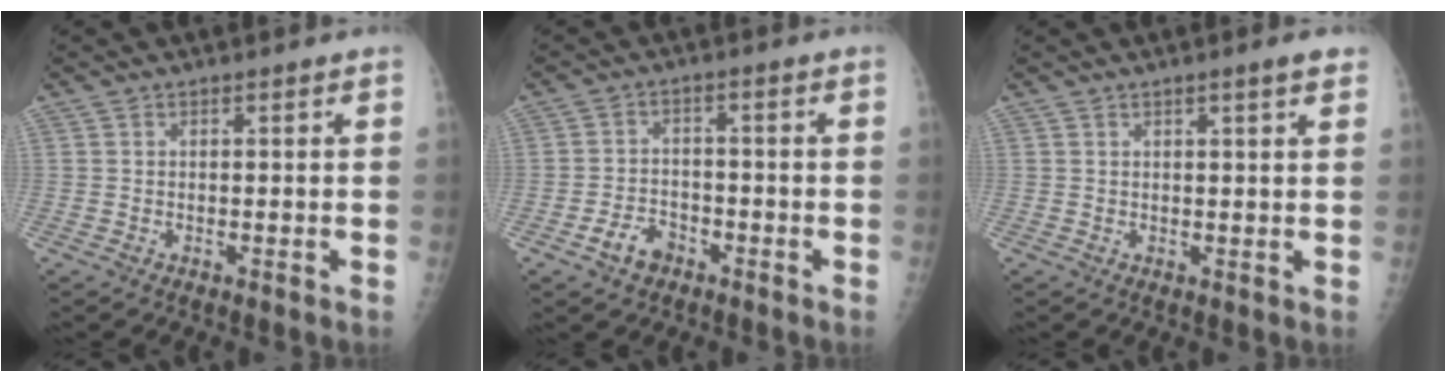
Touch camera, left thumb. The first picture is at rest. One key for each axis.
{"total": 4.9, "fx": -2.9, "fy": 3.4, "fz": 2.2, "tx": -0.028, "ty": 0.024, "tz": -0.048}
{"total": 3.0, "fx": 1.9, "fy": 0.2, "fz": 2.3, "tx": -0.030, "ty": -0.006, "tz": 0.025}